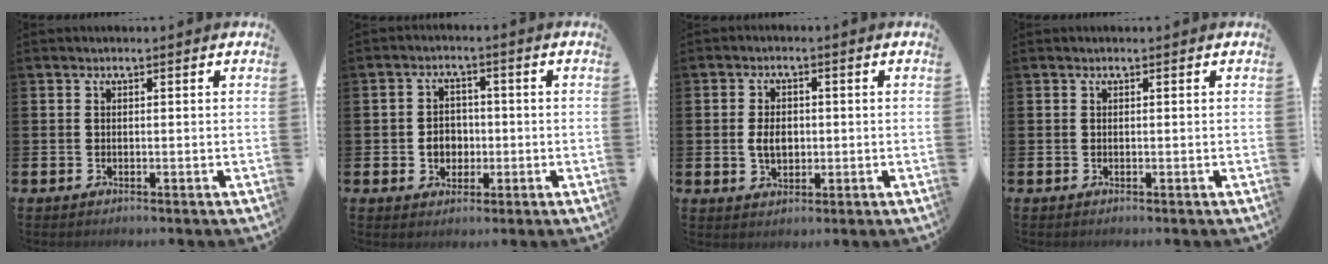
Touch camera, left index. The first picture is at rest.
{"total": 3.6, "force": [-0.6, 3.2, 1.6], "torque": [-0.019, 0.001, -0.020]}
{"total": 3.6, "force": [0.0, 2.5, 2.6], "torque": [-0.034, 0.000, -0.006]}
{"total": 0.0}